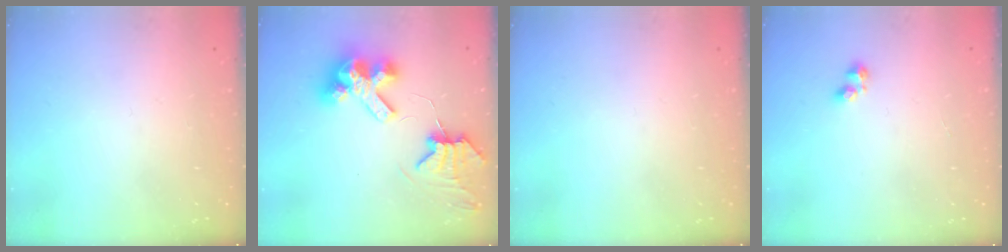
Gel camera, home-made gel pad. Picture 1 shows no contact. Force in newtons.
{"total": 9.1, "press": 9.0, "slide": 1.3}
{"total": 0.0}
{"total": 2.4, "press": 2.3, "slide": 0.8}